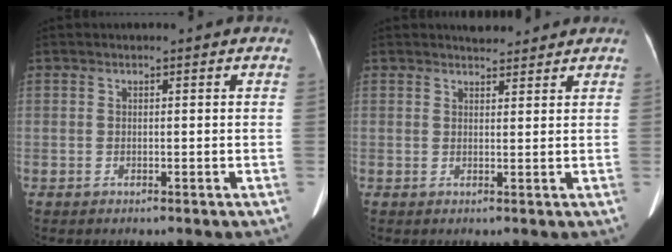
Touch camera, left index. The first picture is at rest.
{"total": 3.0, "force": [2.9, 0.9, 0.5], "torque": [-0.008, 0.009, 0.042]}